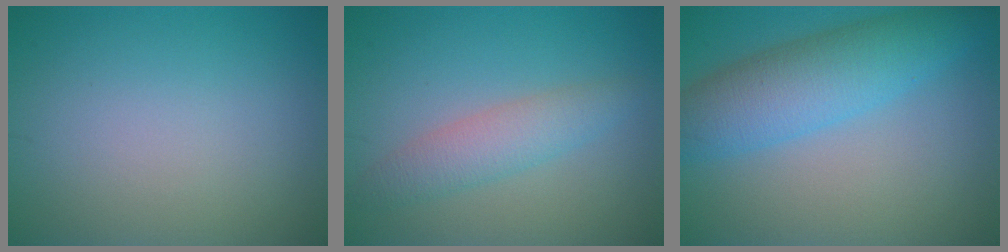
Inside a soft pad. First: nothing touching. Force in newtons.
{"total": 3.0, "press": 3.0, "slide": 0.0}
{"total": 6.5, "press": 6.5, "slide": 0.1}